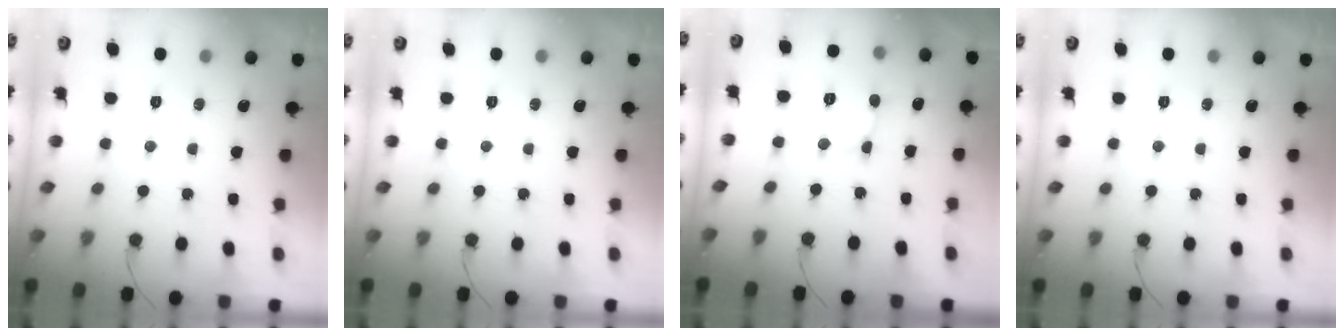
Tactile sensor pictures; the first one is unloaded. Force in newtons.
{"total": 0.0}
{"total": 1.9, "press": 1.9, "slide": 0.1}
{"total": 0.0}